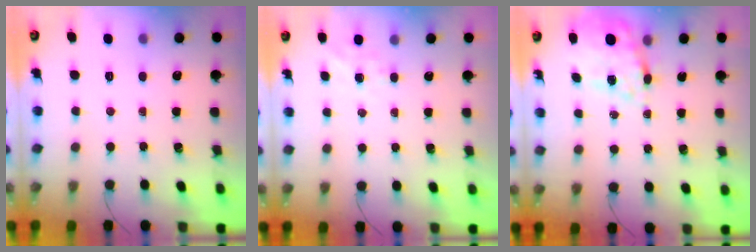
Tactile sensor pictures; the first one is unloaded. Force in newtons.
{"total": 6.0, "press": 5.8, "slide": 1.6}
{"total": 16.3, "press": 15.9, "slide": 3.6}